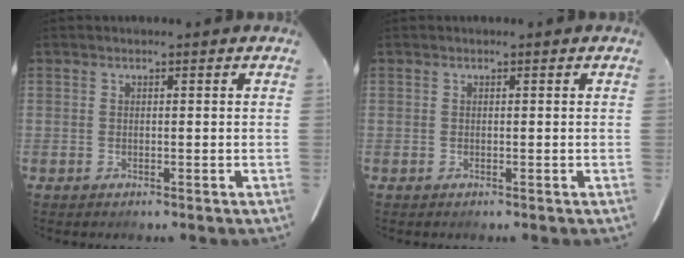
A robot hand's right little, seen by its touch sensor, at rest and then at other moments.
{"total": 0.0}